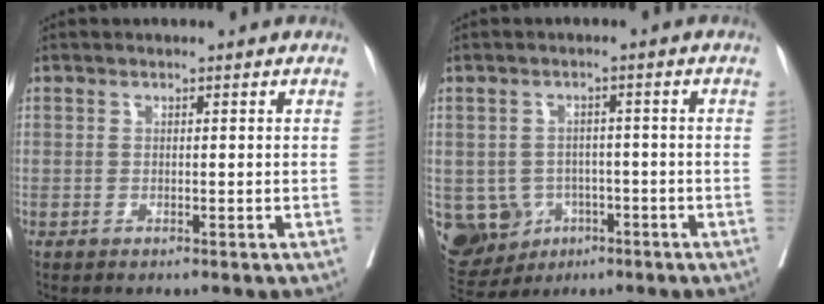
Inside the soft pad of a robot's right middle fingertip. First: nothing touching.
{"total": 11.6, "force": [-3.9, 10.4, 3.4], "torque": [-0.098, 0.012, -0.045]}